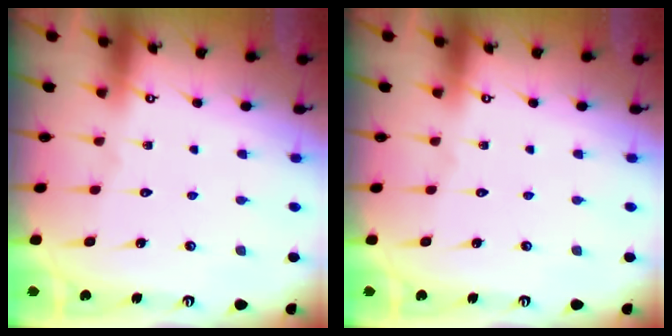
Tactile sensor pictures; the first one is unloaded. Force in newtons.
{"total": 0.0}